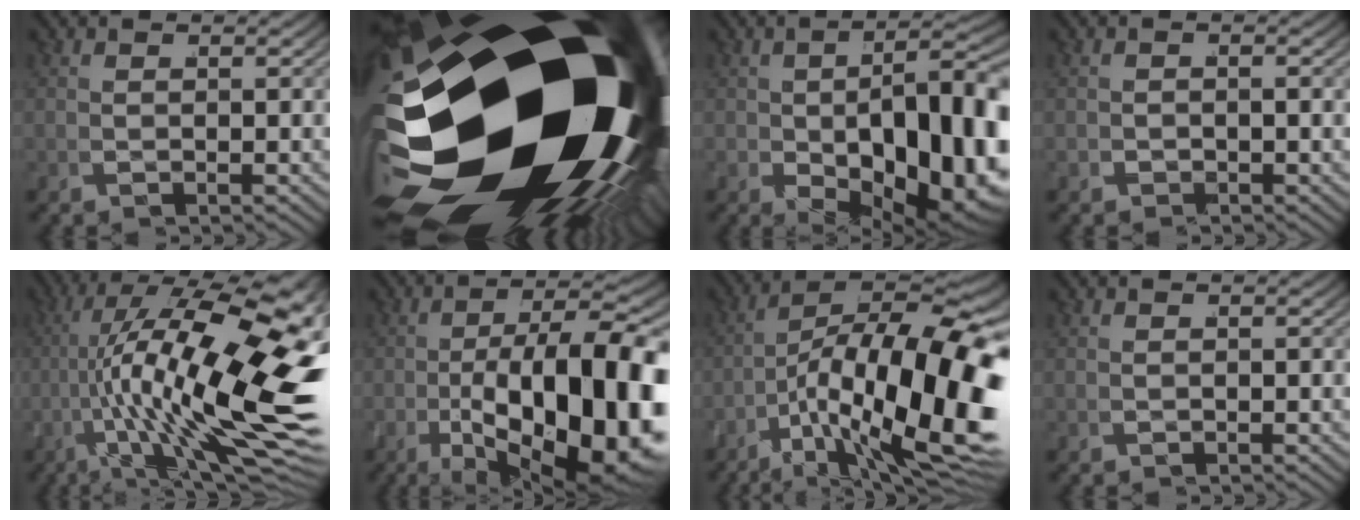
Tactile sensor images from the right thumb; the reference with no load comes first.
{"total": 52.5, "force": [-4.9, 31.2, 41.9], "torque": [-0.561, -0.069, -0.057]}
{"total": 15.9, "force": [-4.1, 8.9, 12.5], "torque": [-0.176, -0.040, -0.030]}
{"total": 0.9, "force": [-0.3, -0.3, -0.7], "torque": [0.021, 0.000, -0.007]}
{"total": 18.5, "force": [-1.0, 8.3, 16.5], "torque": [-0.276, -0.036, 0.014]}
{"total": 21.0, "force": [-4.8, 11.5, 16.9], "torque": [-0.280, -0.056, -0.038]}
{"total": 19.7, "force": [-2.7, 12.0, 15.4], "torque": [-0.251, -0.073, -0.009]}
{"total": 0.0}